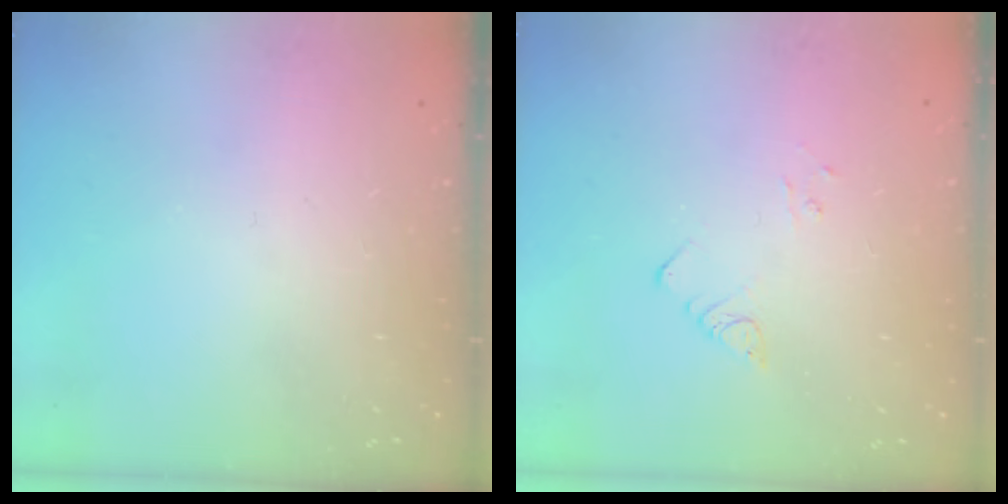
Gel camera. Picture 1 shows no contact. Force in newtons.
{"total": 5.3, "press": 5.2, "slide": 0.6}